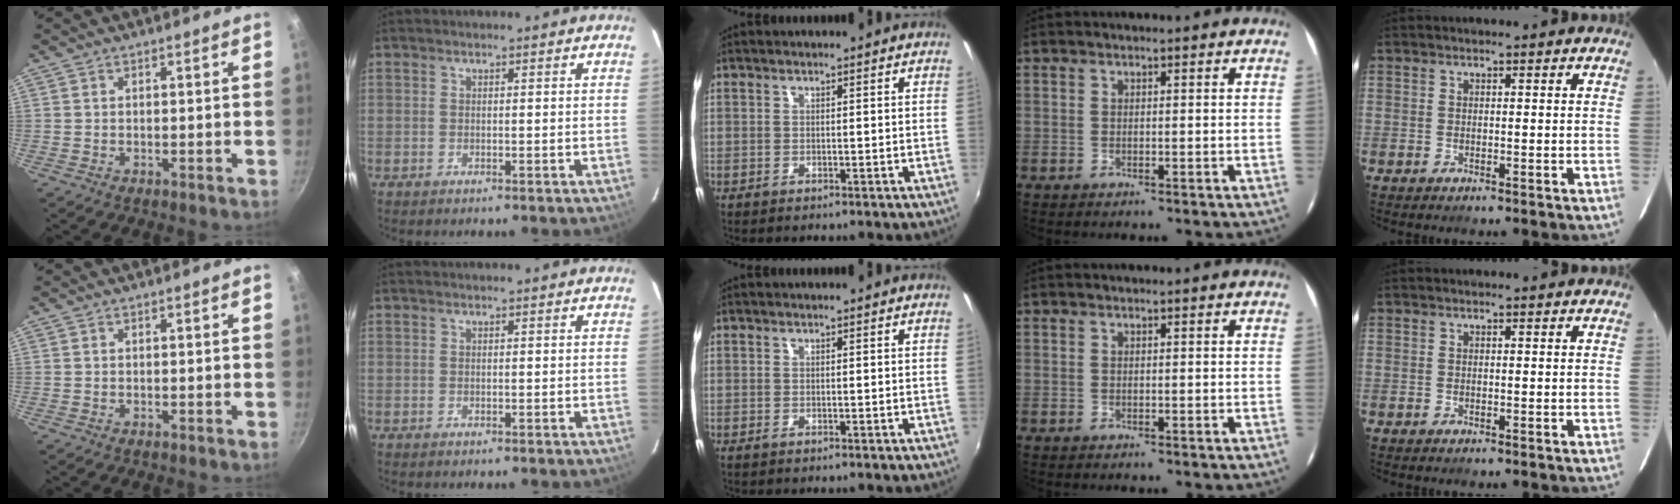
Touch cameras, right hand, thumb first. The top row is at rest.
{}